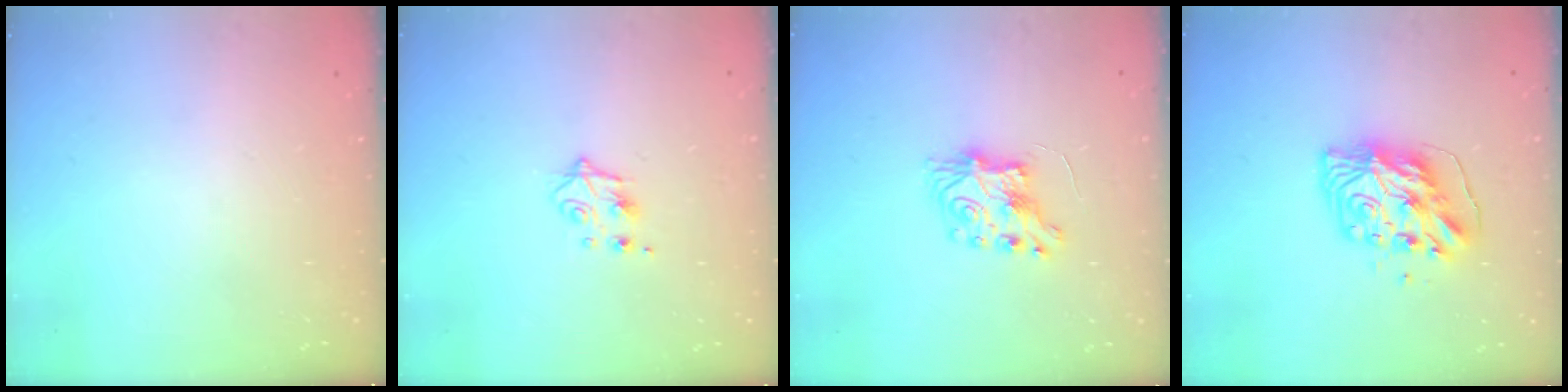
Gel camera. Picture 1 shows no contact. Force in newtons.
{"total": 4.5, "press": 4.4, "slide": 0.9}
{"total": 7.5, "press": 7.5, "slide": 0.2}
{"total": 9.7, "press": 9.6, "slide": 1.3}